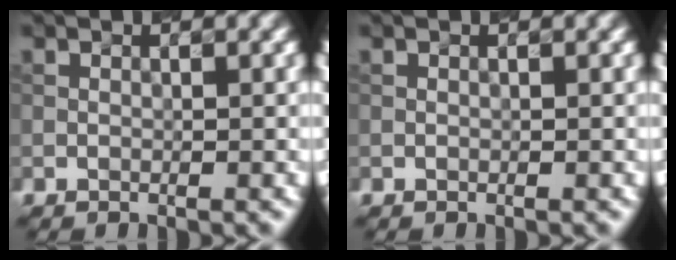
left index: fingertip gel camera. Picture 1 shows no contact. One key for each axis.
{"total": 0.0}